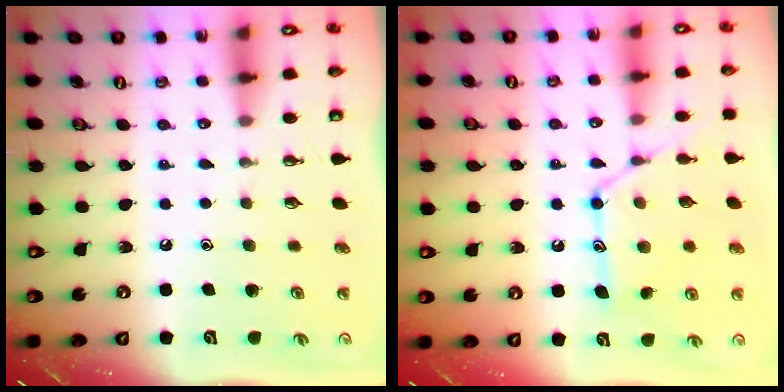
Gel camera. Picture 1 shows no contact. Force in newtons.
{"total": 12.5, "press": 12.5, "slide": 0.6}